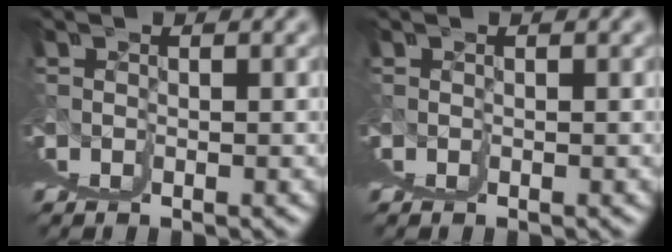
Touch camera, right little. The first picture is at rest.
{"total": 0.0}